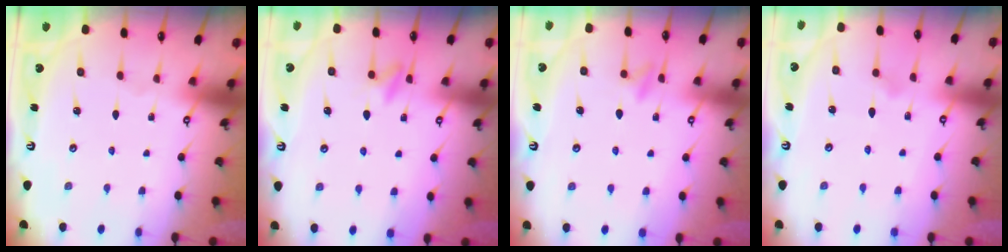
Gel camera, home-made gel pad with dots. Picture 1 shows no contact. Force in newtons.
{"total": 5.4, "press": 5.1, "slide": 1.7}
{"total": 5.5, "press": 5.5, "slide": 1.0}
{"total": 8.1, "press": 8.1, "slide": 0.4}